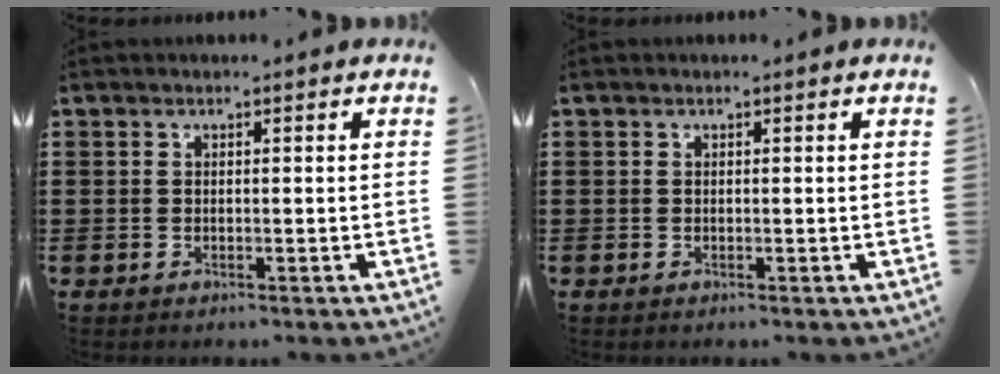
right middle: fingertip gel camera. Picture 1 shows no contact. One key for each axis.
{"total": 0.0}